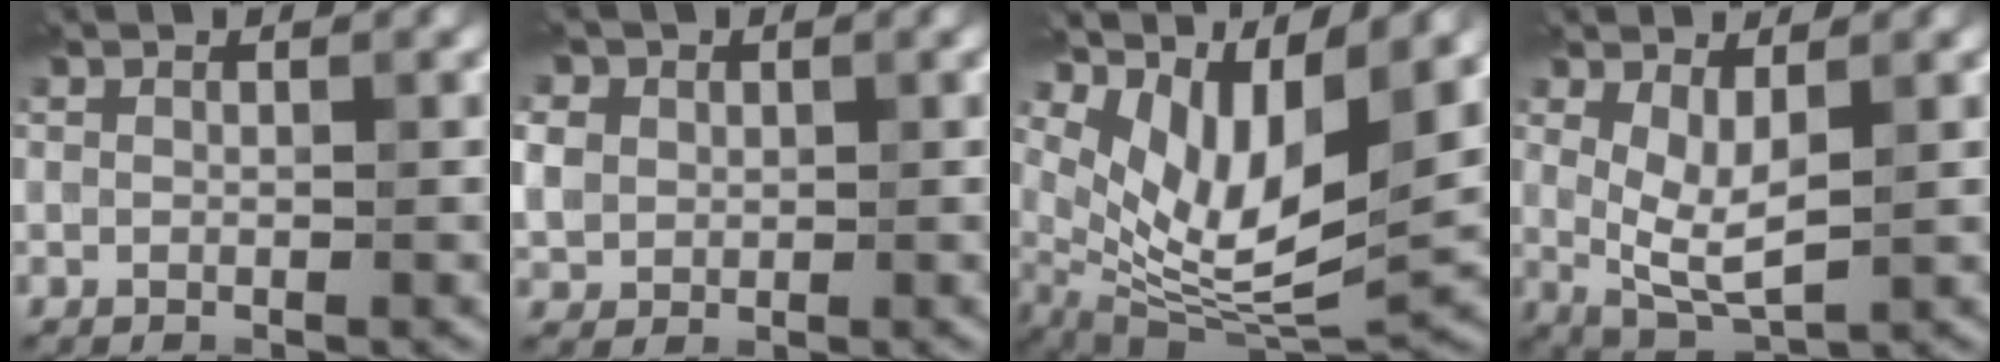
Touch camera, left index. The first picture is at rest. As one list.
[{"total": 4.1, "force": [1.3, 3.4, 1.8], "torque": [-0.068, 0.018, 0.025]}, {"total": 10.1, "force": [4.0, 4.0, 8.4], "torque": [-0.163, -0.013, 0.081]}, {"total": 4.3, "force": [0.8, 1.7, 3.9], "torque": [-0.084, -0.013, 0.021]}]